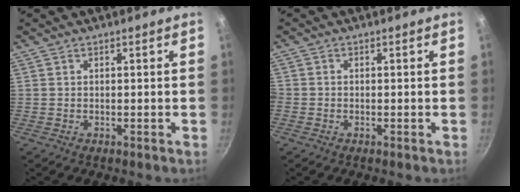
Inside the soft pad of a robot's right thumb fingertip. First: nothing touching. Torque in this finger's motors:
{"motor_torque": [0.19, -0.66, -0.44, 0.63, -0.04]}